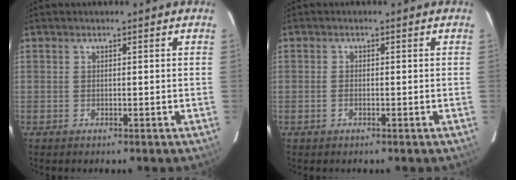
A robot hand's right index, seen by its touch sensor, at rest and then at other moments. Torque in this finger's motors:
{"motor_torque": [-0.24, -0.01, -0.04, 0.00]}